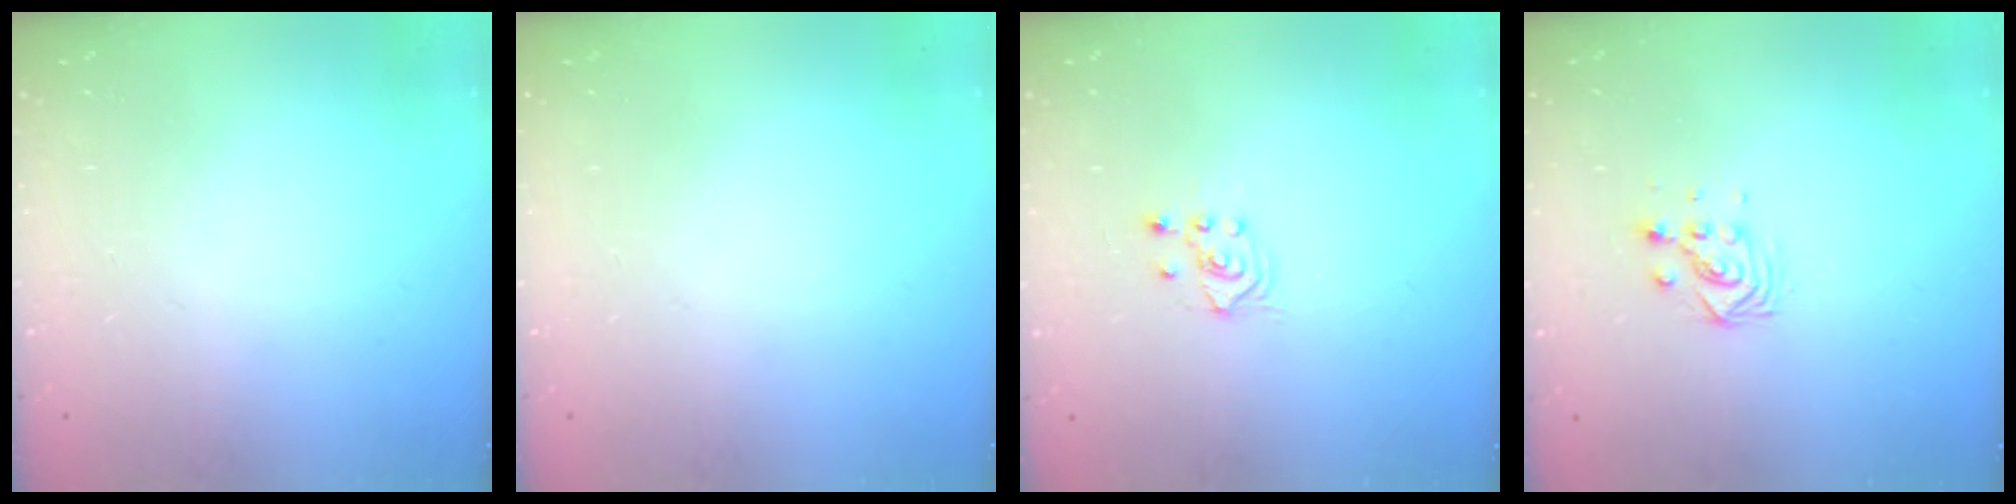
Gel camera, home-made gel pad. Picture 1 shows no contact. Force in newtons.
{"total": 0.0}
{"total": 2.1, "press": 2.0, "slide": 0.8}
{"total": 3.7, "press": 3.7, "slide": 0.3}